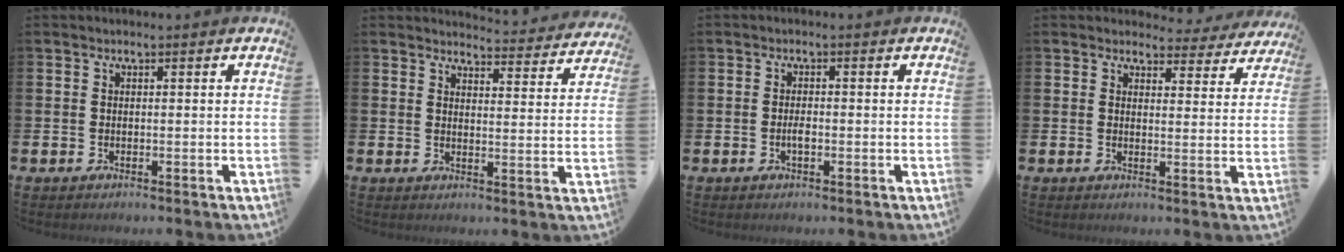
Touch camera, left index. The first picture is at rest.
{"total": 4.1, "force": [4.1, 0.4, 0.2], "torque": [-0.006, -0.032, 0.069]}
{"total": 1.4, "force": [-0.4, 0.5, 1.3], "torque": [-0.016, -0.003, -0.009]}
{"total": 3.4, "force": [3.1, 1.3, 0.2], "torque": [0.000, -0.023, 0.051]}